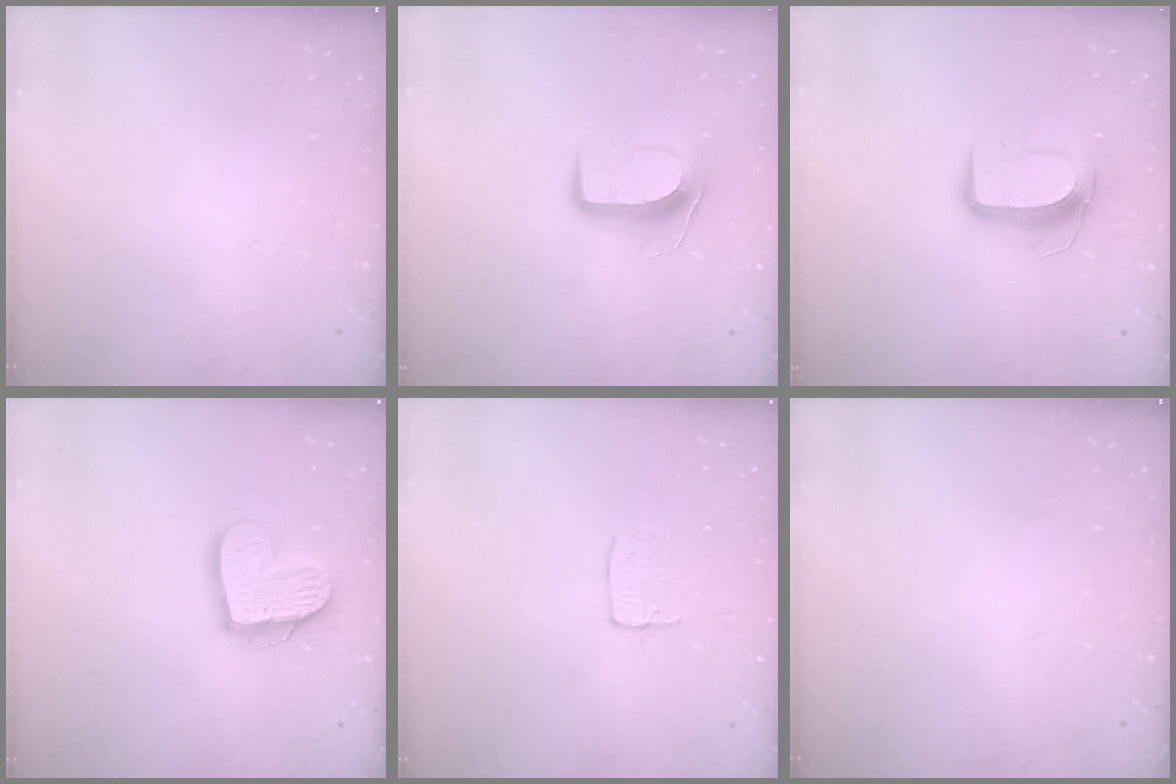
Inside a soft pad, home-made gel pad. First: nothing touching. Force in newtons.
{"total": 8.9, "press": 8.9, "slide": 0.3}
{"total": 9.7, "press": 9.7, "slide": 0.4}
{"total": 14.8, "press": 14.7, "slide": 1.3}
{"total": 3.7, "press": 3.7, "slide": 0.2}
{"total": 0.0}